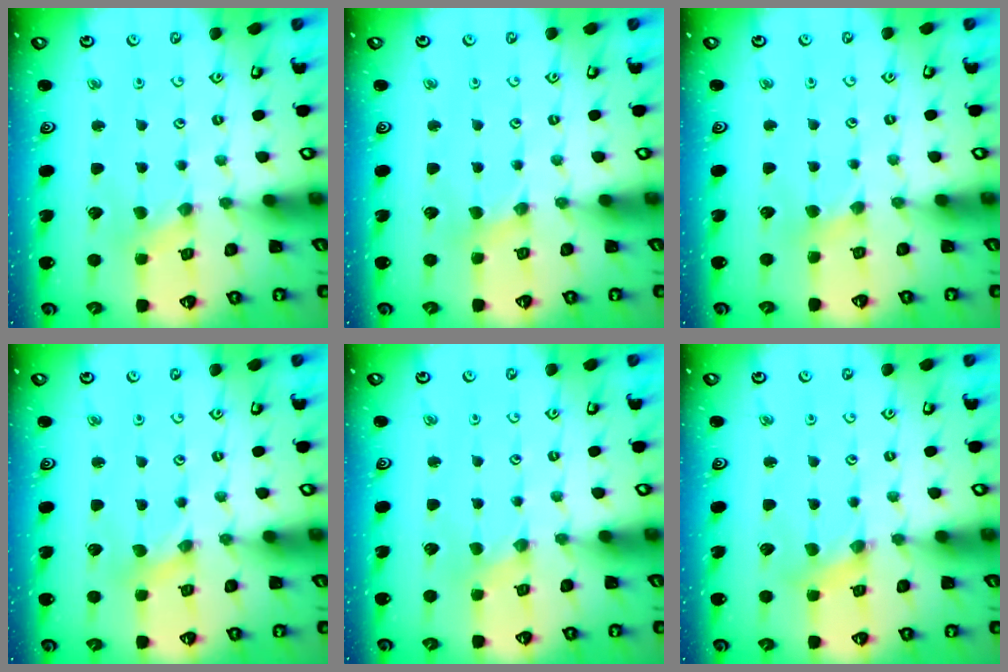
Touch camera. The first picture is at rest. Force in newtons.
{"total": 1.5, "press": 1.5, "slide": 0.3}
{"total": 1.9, "press": 1.9, "slide": 0.4}
{"total": 0.0}
{"total": 0.0}
{"total": 1.7, "press": 1.7, "slide": 0.3}